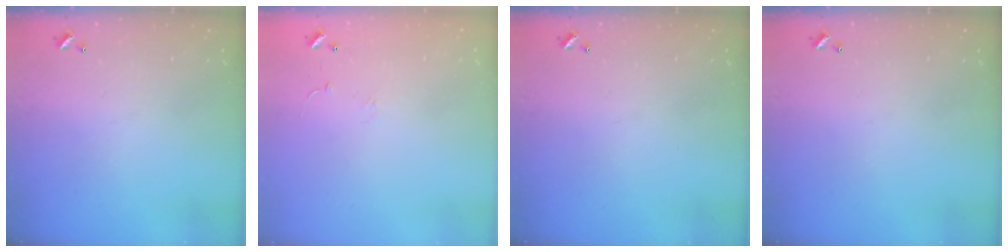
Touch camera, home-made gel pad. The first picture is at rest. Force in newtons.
{"total": 6.3, "press": 6.3, "slide": 0.7}
{"total": 0.0}
{"total": 0.0}